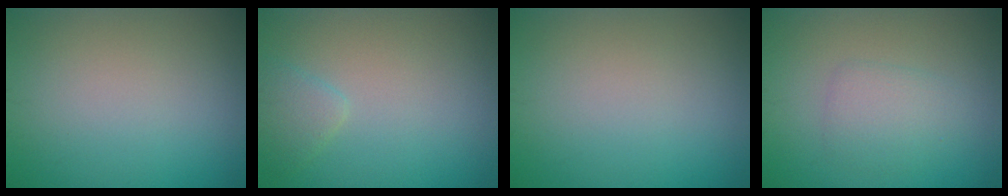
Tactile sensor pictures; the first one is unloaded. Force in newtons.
{"total": 1.5, "press": 1.5, "slide": 0.2}
{"total": 0.0}
{"total": 2.3, "press": 2.3, "slide": 0.0}